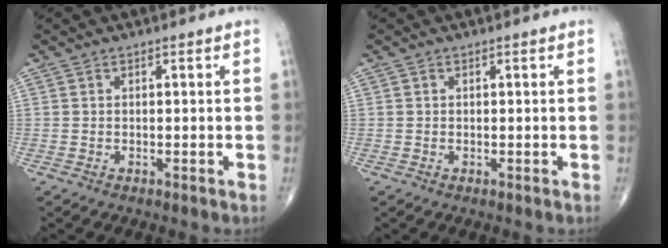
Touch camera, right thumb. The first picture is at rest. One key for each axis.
{"total": 0.0}